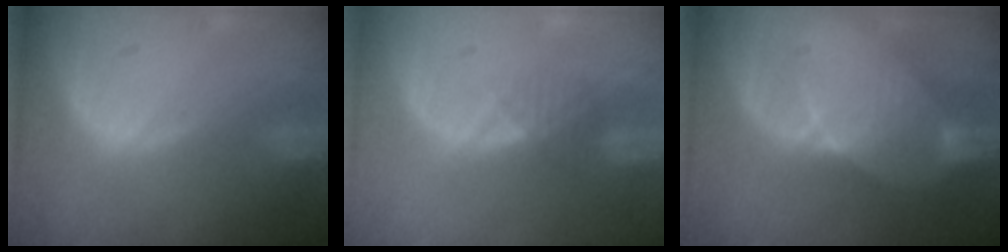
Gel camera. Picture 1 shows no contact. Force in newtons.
{"total": 1.9, "press": 1.6, "slide": 1.0}
{"total": 7.4, "press": 6.9, "slide": 2.8}